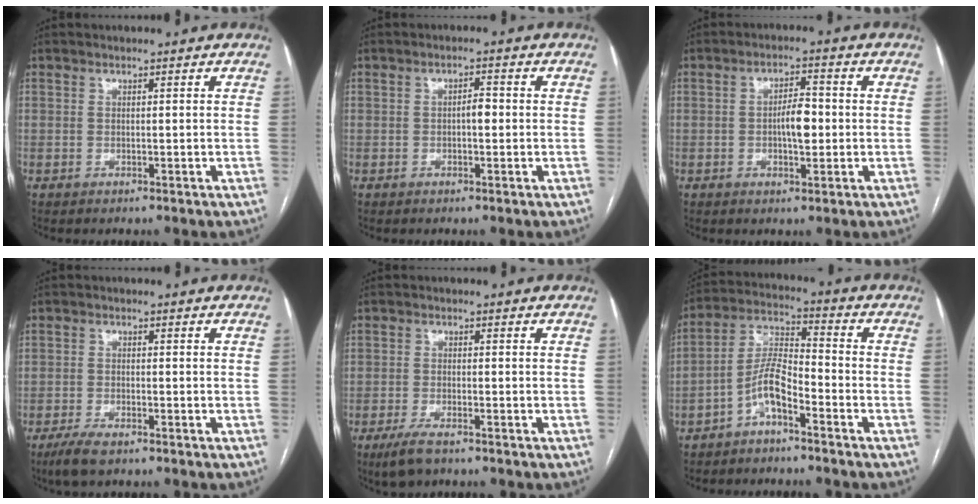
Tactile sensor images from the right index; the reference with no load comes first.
{"total": 2.1, "force": [-0.3, 0.8, 1.9], "torque": [-0.026, 0.006, -0.006]}
{"total": 4.8, "force": [-0.4, 1.7, 4.5], "torque": [-0.077, 0.008, -0.006]}
{"total": 4.1, "force": [-3.0, 0.9, 2.6], "torque": [-0.058, -0.007, -0.056]}
{"total": 4.4, "force": [-3.2, 0.9, 2.9], "torque": [-0.064, -0.008, -0.057]}
{"total": 7.1, "force": [-4.1, 1.9, 5.5], "torque": [-0.119, 0.019, -0.081]}